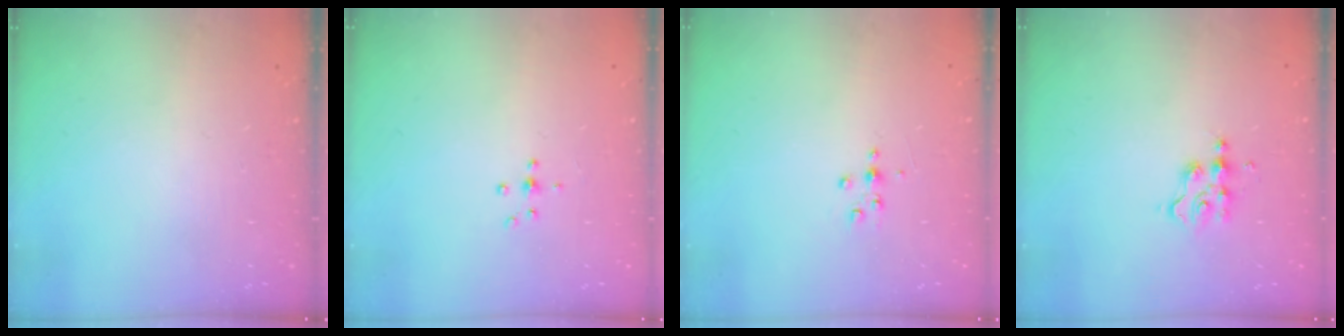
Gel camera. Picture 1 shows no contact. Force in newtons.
{"total": 3.9, "press": 3.7, "slide": 1.2}
{"total": 4.4, "press": 4.4, "slide": 0.7}
{"total": 3.4, "press": 3.4, "slide": 0.2}